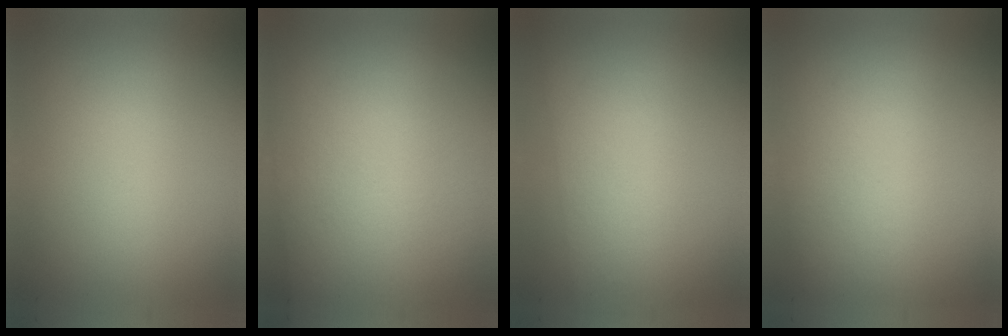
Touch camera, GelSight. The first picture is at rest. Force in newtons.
{"total": 3.1}
{"total": 2.0}
{"total": 1.4}